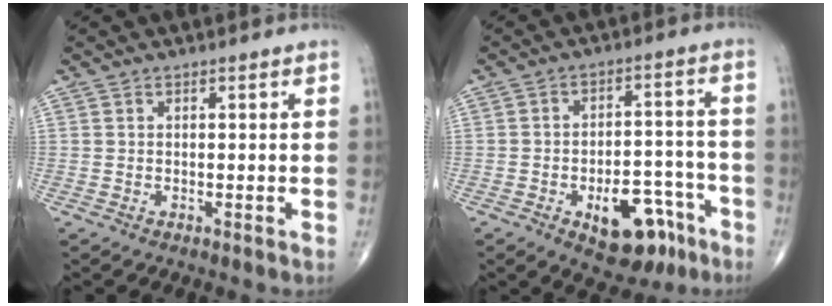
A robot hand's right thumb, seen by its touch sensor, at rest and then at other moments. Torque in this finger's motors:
{"motor_torque": [1.90, 1.35, 0.64, -0.82, 0.06]}